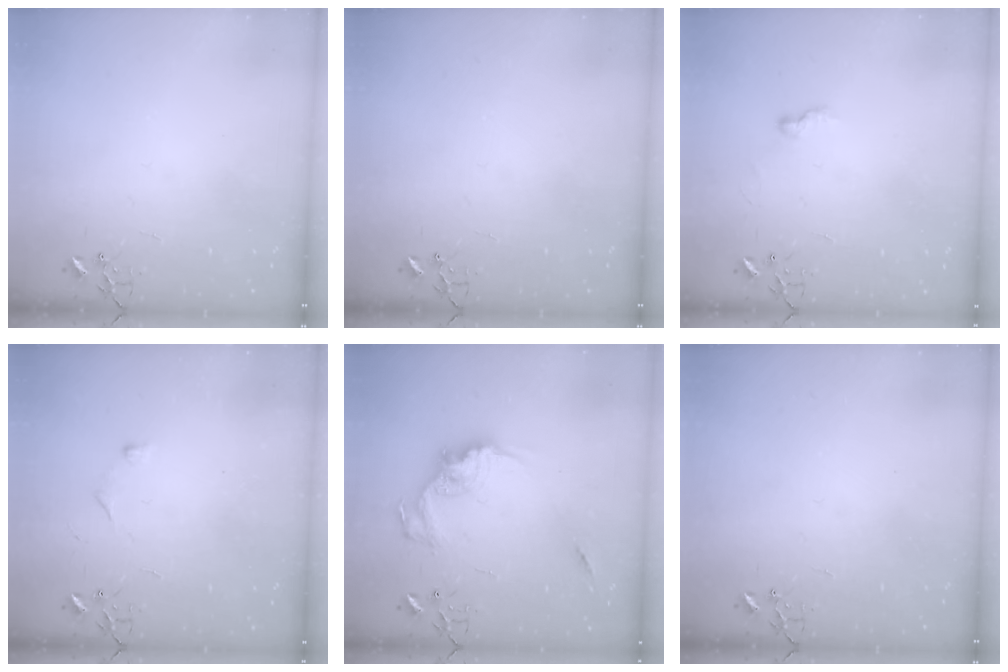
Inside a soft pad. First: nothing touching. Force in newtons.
{"total": 0.0}
{"total": 4.6, "press": 4.6, "slide": 0.6}
{"total": 4.3, "press": 4.3, "slide": 0.6}
{"total": 14.8, "press": 14.8, "slide": 0.8}
{"total": 0.0}